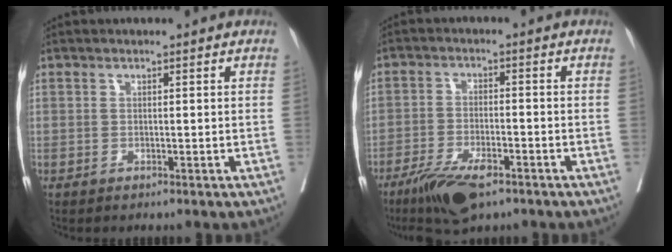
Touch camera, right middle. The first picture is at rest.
{"total": 8.8, "force": [-5.8, 2.5, 6.1], "torque": [-0.111, -0.013, -0.099]}